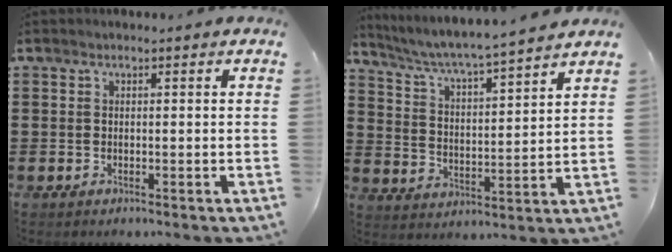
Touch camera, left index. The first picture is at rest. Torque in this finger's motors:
{"motor_torque": [1.71, -0.43, 0.52, 0.14]}